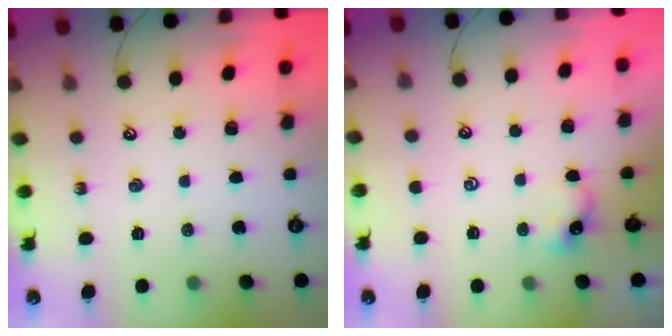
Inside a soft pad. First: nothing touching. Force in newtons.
{"total": 2.1, "press": 2.1, "slide": 0.2}